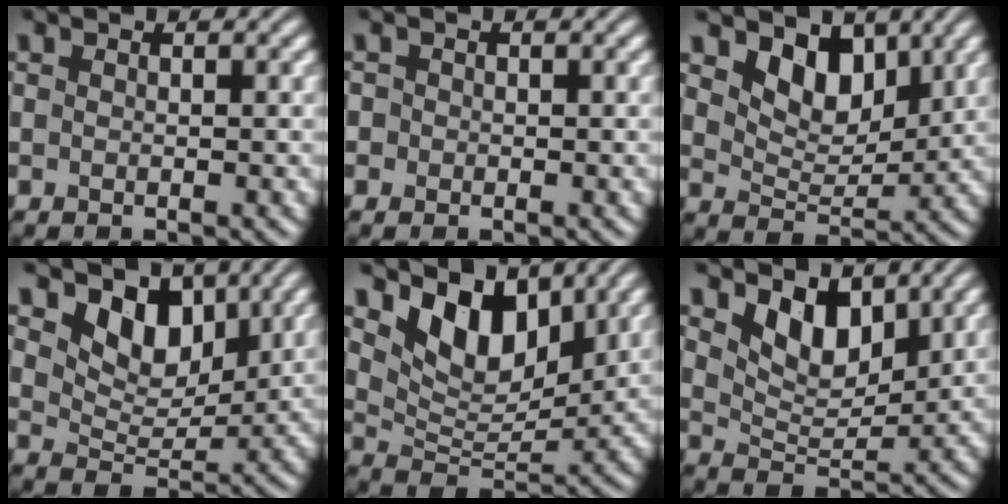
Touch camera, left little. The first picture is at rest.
{"total": 0.7, "force": [-0.1, 0.7, 0.1], "torque": [0.004, -0.004, -0.006]}
{"total": 4.8, "force": [3.0, 2.7, 2.6], "torque": [-0.052, -0.011, 0.042]}
{"total": 5.5, "force": [3.4, 3.2, 3.0], "torque": [-0.057, -0.010, 0.047]}
{"total": 7.2, "force": [4.5, 3.8, 4.2], "torque": [-0.077, -0.011, 0.075]}
{"total": 4.6, "force": [2.9, 2.4, 2.6], "torque": [-0.057, -0.013, 0.046]}